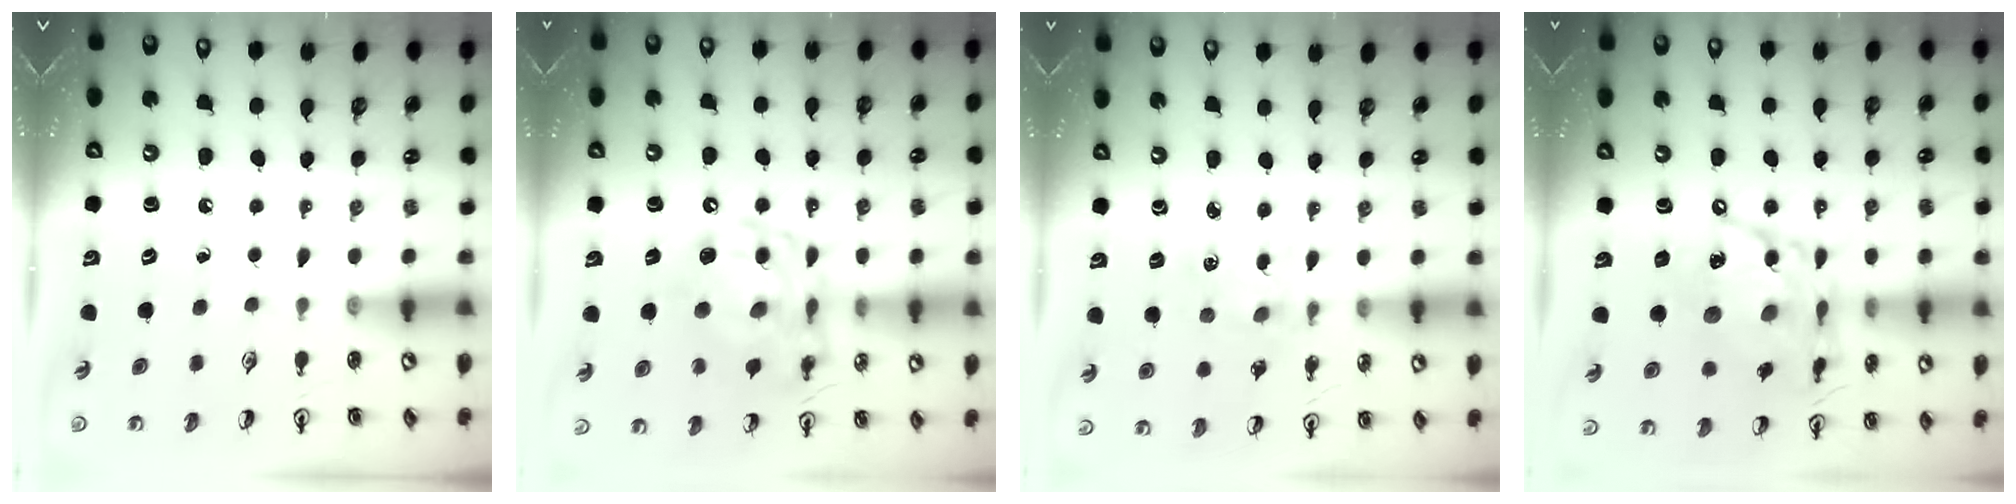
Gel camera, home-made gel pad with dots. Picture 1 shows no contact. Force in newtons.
{"total": 12.9, "press": 12.8, "slide": 1.3}
{"total": 1.1, "press": 1.1, "slide": 0.3}
{"total": 16.0, "press": 16.0, "slide": 1.0}